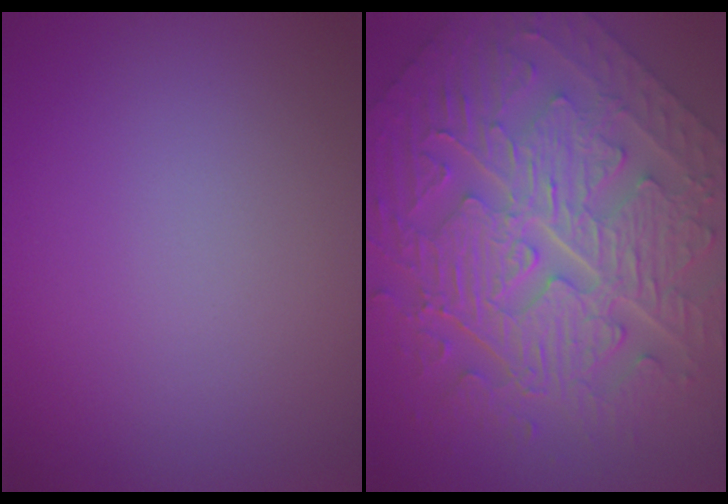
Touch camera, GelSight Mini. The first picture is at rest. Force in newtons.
{"total": 11.2, "press": 7.7, "slide": 8.2}